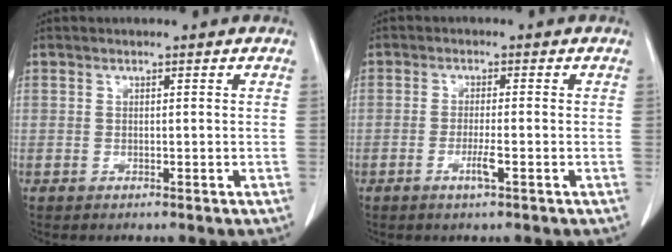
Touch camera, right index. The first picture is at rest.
{"total": 2.7, "force": [-1.2, 0.0, 2.4], "torque": [-0.048, -0.003, -0.023]}